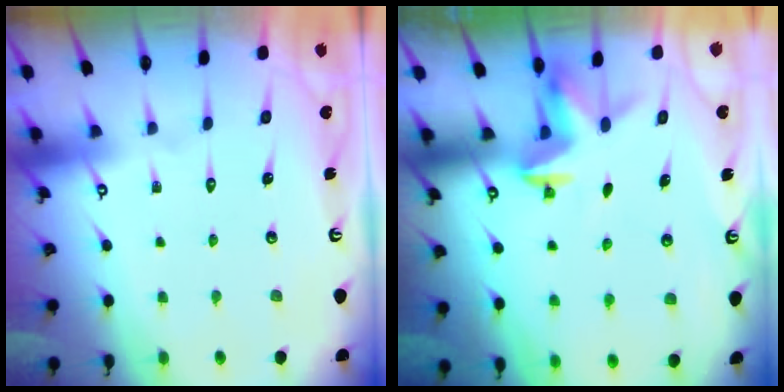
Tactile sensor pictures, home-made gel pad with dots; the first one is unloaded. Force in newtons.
{"total": 3.2, "press": 3.2, "slide": 0.3}